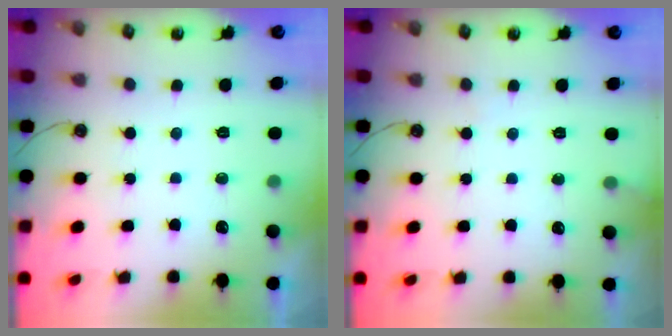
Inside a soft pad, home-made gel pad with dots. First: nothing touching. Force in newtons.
{"total": 4.8, "press": 4.7, "slide": 0.2}